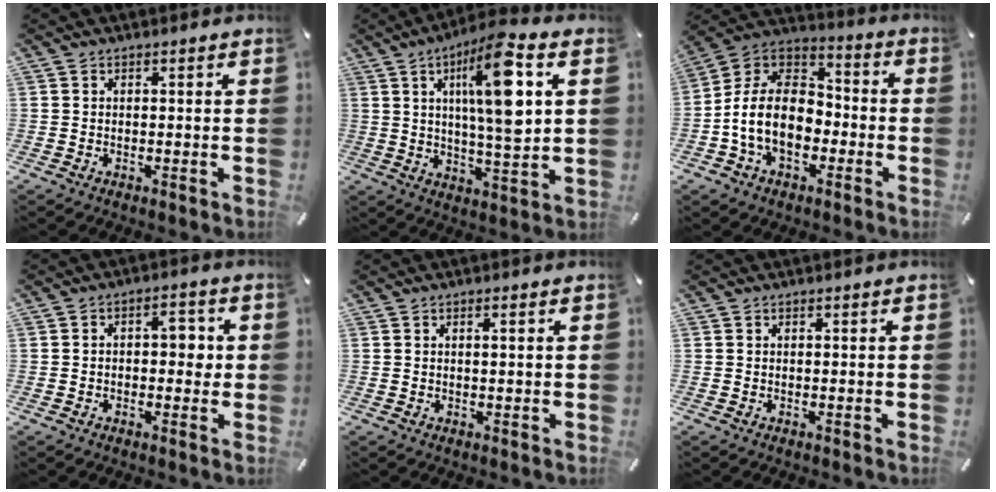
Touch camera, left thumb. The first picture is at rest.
{"total": 16.1, "force": [5.0, 4.2, 14.7], "torque": [-0.249, -0.010, 0.070]}
{"total": 14.2, "force": [-4.0, 10.5, 8.6], "torque": [-0.203, 0.022, -0.078]}
{"total": 5.2, "force": [0.1, 3.1, 4.1], "torque": [-0.049, 0.003, -0.010]}
{"total": 1.2, "force": [0.2, 0.1, 1.2], "torque": [-0.021, -0.001, 0.003]}
{"total": 0.0}